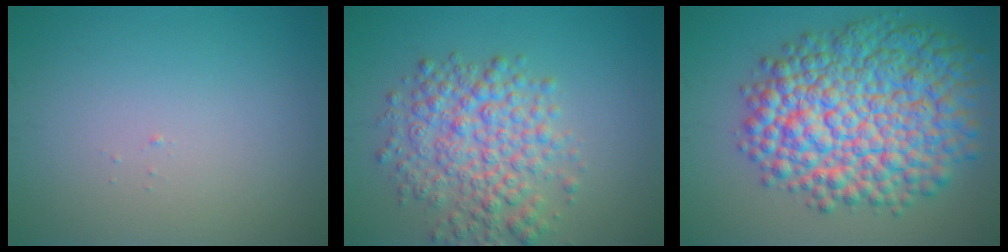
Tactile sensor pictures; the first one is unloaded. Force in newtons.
{"total": 6.0, "press": 6.0, "slide": 0.2}
{"total": 12.9, "press": 12.8, "slide": 0.3}